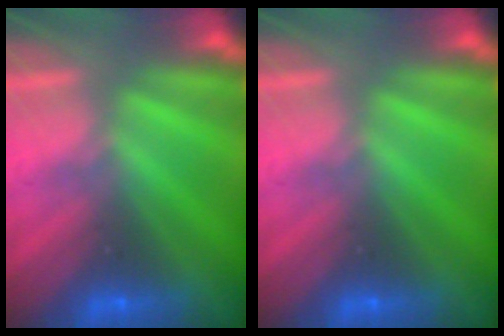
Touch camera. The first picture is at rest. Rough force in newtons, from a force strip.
{"total": 0.0}